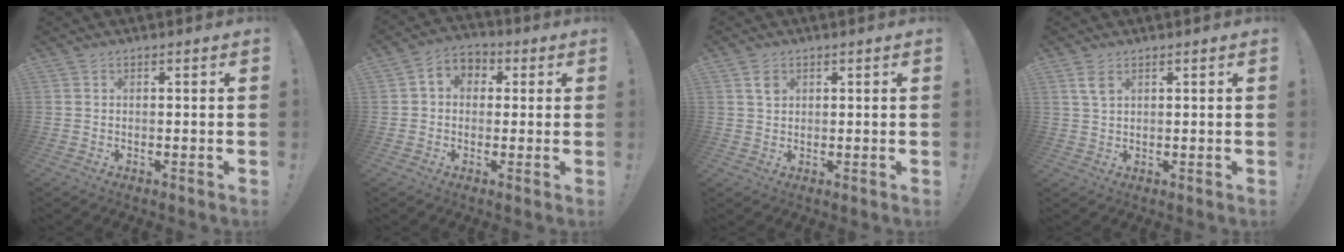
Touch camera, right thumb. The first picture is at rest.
{"total": 6.1, "force": [0.3, 5.2, 3.1], "torque": [-0.044, 0.009, 0.010]}
{"total": 3.4, "force": [1.6, 2.8, 1.1], "torque": [0.000, -0.008, 0.027]}
{"total": 3.8, "force": [2.0, 1.8, 2.7], "torque": [-0.045, -0.005, 0.035]}